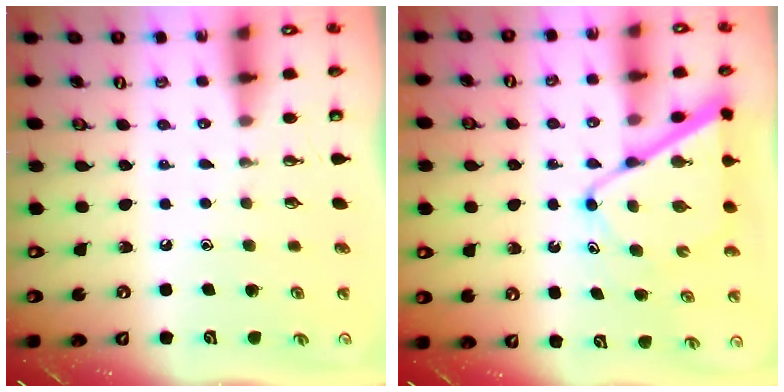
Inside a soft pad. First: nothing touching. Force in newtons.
{"total": 11.6, "press": 11.5, "slide": 1.0}